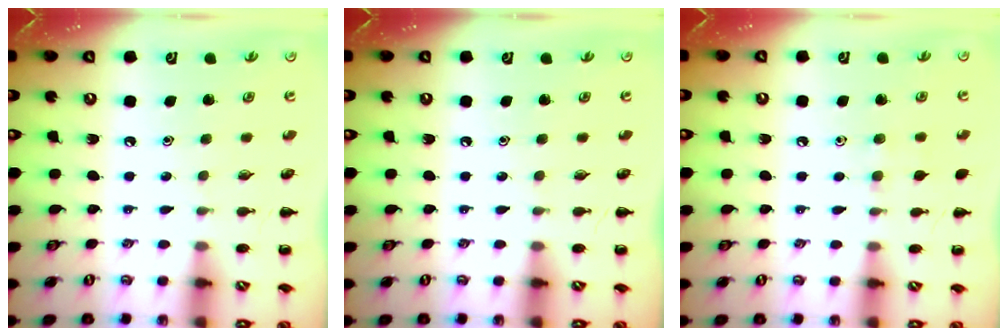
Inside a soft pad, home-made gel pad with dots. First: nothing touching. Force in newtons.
{"total": 0.0}
{"total": 6.1, "press": 5.8, "slide": 1.9}